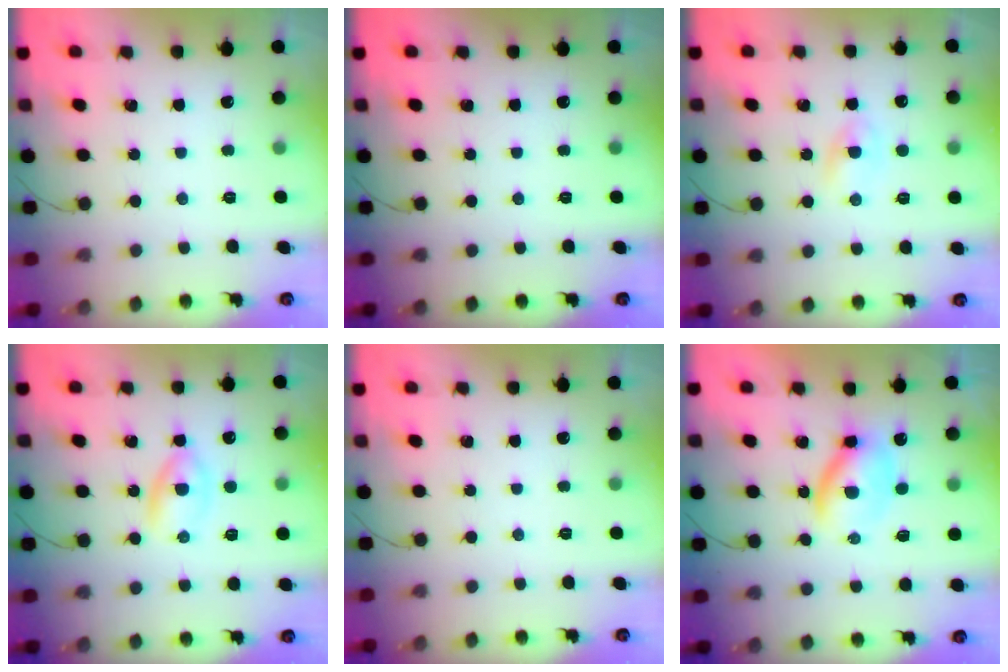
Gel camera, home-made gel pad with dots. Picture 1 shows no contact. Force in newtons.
{"total": 0.0}
{"total": 2.2, "press": 2.0, "slide": 0.9}
{"total": 2.7, "press": 2.5, "slide": 1.1}
{"total": 0.0}
{"total": 4.9, "press": 4.9, "slide": 0.3}